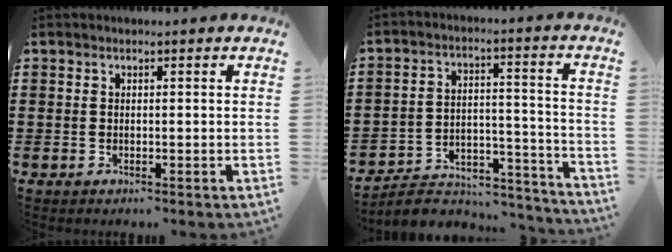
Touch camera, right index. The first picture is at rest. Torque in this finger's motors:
{"motor_torque": [-1.71, 0.42, -0.28, -0.21]}